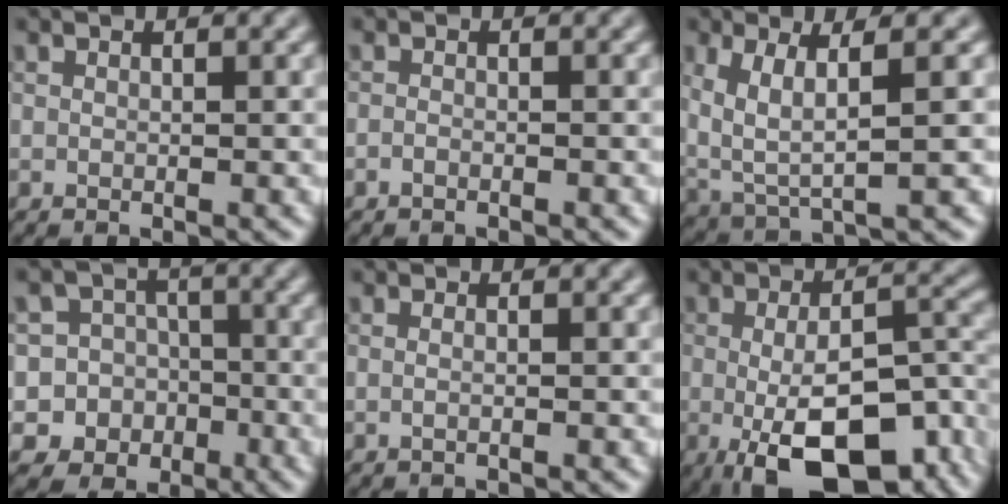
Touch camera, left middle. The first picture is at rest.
{"total": 0.6, "force": [-0.5, 0.2, 0.3], "torque": [-0.004, -0.002, -0.011]}
{"total": 5.4, "force": [1.5, 1.7, 4.9], "torque": [-0.108, -0.009, 0.034]}
{"total": 9.5, "force": [-3.3, 8.8, 1.3], "torque": [-0.029, 0.013, -0.074]}
{"total": 0.9, "force": [0.0, 0.3, 0.8], "torque": [-0.013, -0.011, -0.007]}
{"total": 14.3, "force": [-4.8, 6.4, 11.8], "torque": [-0.178, -0.026, -0.067]}